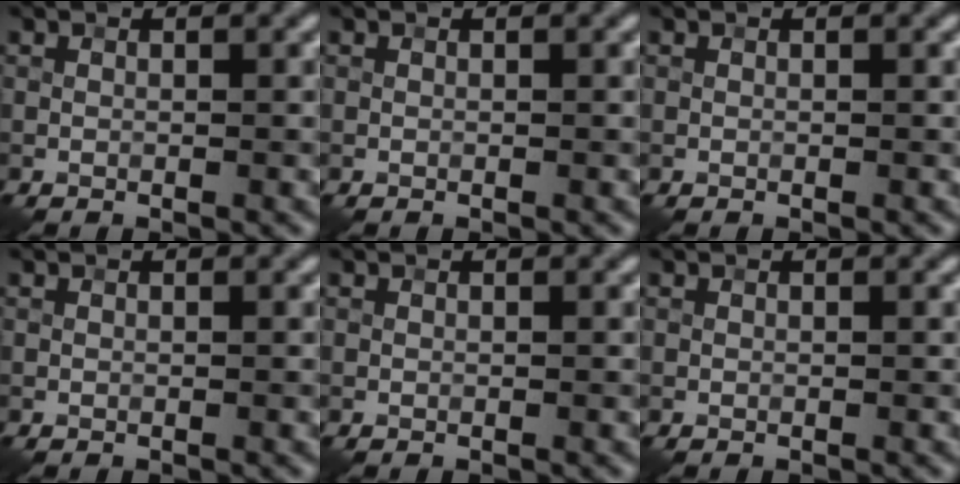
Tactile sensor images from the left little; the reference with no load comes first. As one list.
[{"total": 0.0}, {"total": 0.0}, {"total": 0.0}, {"total": 0.0}, {"total": 0.0}]